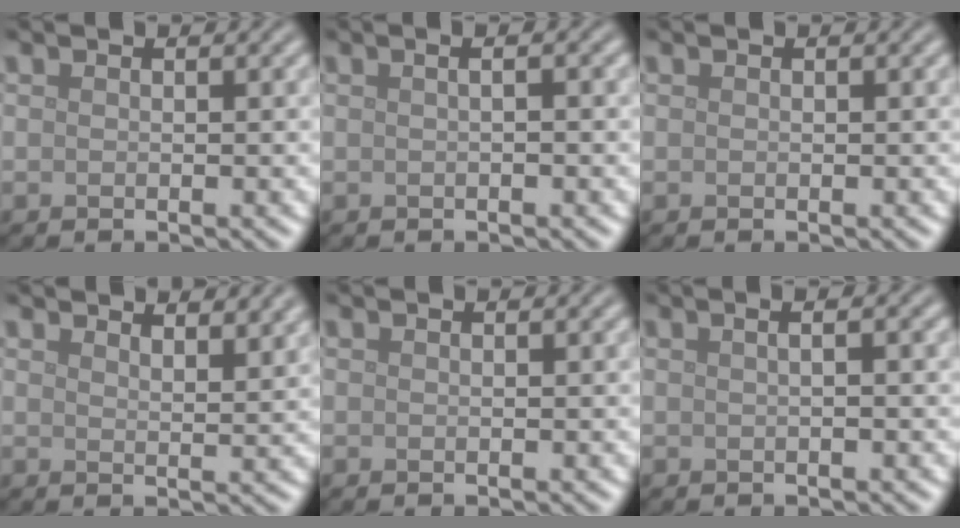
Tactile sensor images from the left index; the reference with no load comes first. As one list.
[{"total": 1.9, "force": [0.5, 0.9, 1.7], "torque": [-0.009, 0.000, -0.010]}, {"total": 0.0}, {"total": 4.2, "force": [3.5, 1.2, 1.9], "torque": [-0.018, 0.014, 0.041]}, {"total": 0.0}, {"total": 2.6, "force": [0.8, 1.2, 2.2], "torque": [-0.011, 0.012, -0.013]}]